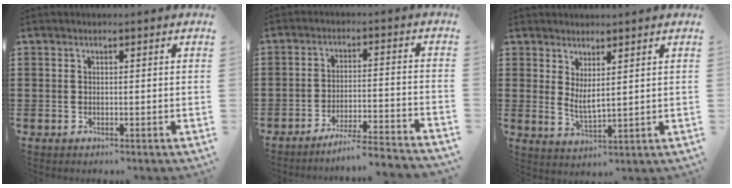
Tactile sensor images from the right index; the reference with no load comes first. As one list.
[{"total": 5.2, "force": [-4.8, -0.5, 2.0], "torque": [-0.040, -0.017, -0.096]}, {"total": 2.8, "force": [1.7, 0.6, 2.2], "torque": [-0.047, -0.002, 0.033]}]